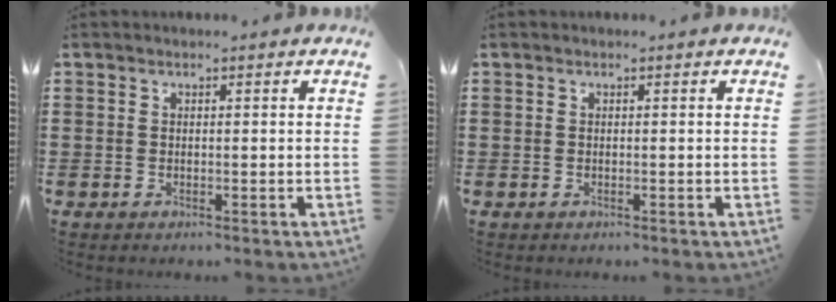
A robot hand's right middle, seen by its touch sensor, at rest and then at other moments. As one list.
[{"total": 0.0}]